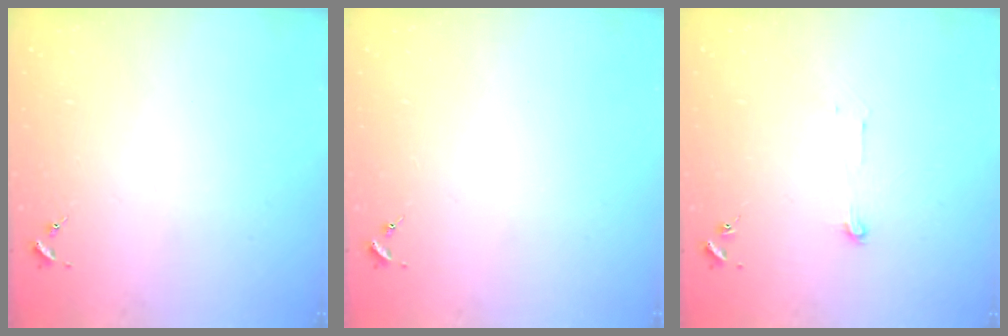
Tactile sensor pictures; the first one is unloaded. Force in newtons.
{"total": 0.0}
{"total": 3.9, "press": 3.9, "slide": 0.3}